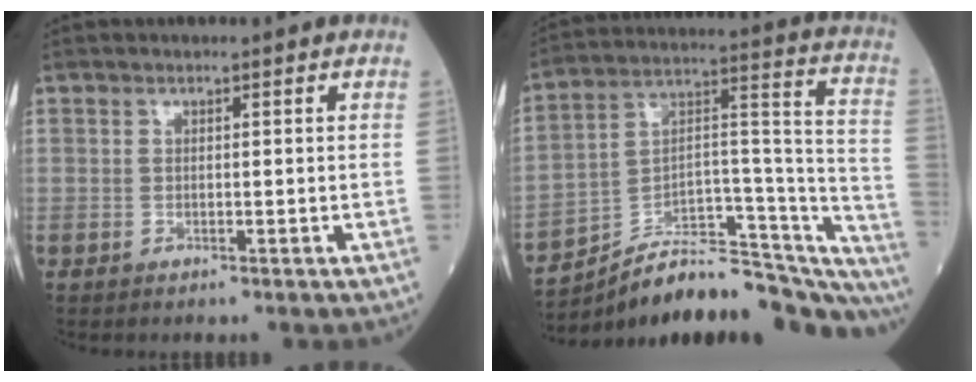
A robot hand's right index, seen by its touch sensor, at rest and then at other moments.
{"total": 26.4, "force": [-22.9, 6.0, 11.8], "torque": [-0.121, 0.048, -0.334]}